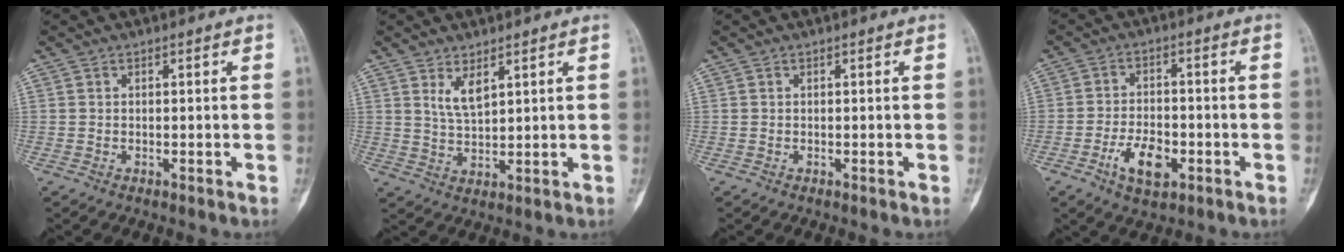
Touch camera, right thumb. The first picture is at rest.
{"total": 4.3, "force": [2.4, 1.6, 3.1], "torque": [-0.056, -0.021, 0.052]}
{"total": 0.0}
{"total": 7.7, "force": [-3.1, 4.1, 5.7], "torque": [-0.090, 0.013, -0.053]}